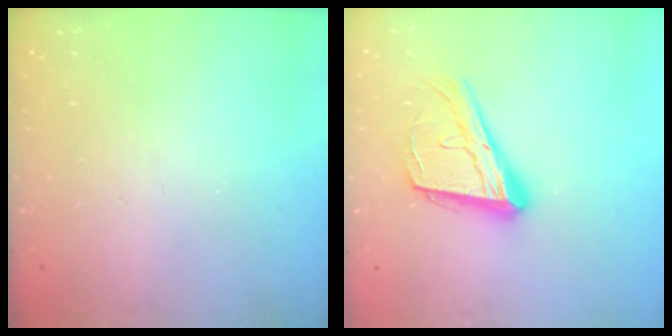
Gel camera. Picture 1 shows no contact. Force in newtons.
{"total": 17.9, "press": 17.8, "slide": 1.9}